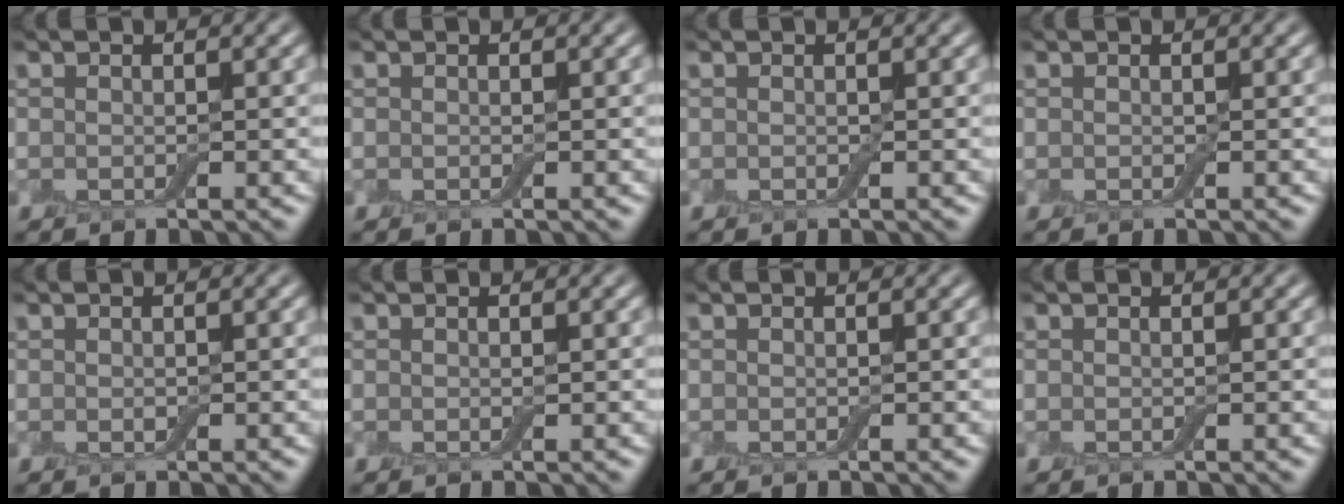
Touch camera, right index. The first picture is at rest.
{"total": 0.0}
{"total": 0.0}
{"total": 0.0}
{"total": 0.0}
{"total": 0.0}
{"total": 0.0}
{"total": 0.0}